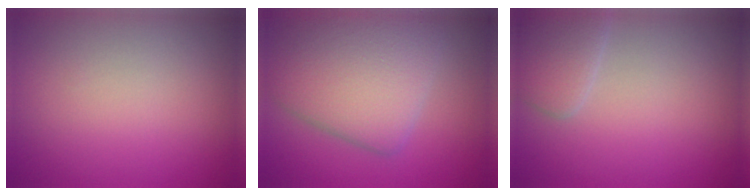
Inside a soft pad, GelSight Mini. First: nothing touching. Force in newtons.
{"total": 7.3, "press": 7.3, "slide": 0.3}
{"total": 2.3, "press": 2.3, "slide": 0.1}